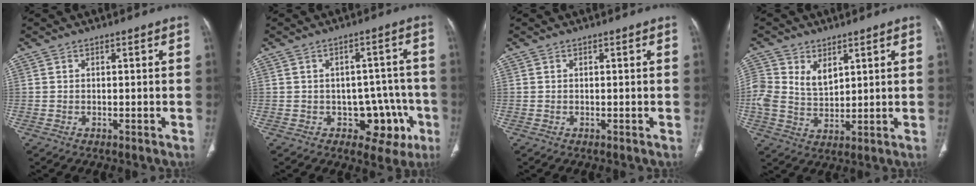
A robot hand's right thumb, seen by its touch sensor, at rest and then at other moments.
{"total": 9.5, "force": [-3.4, 6.6, 5.8], "torque": [-0.025, 0.029, -0.034]}
{"total": 0.0}
{"total": 7.5, "force": [2.7, 5.2, 4.6], "torque": [-0.073, -0.009, 0.059]}